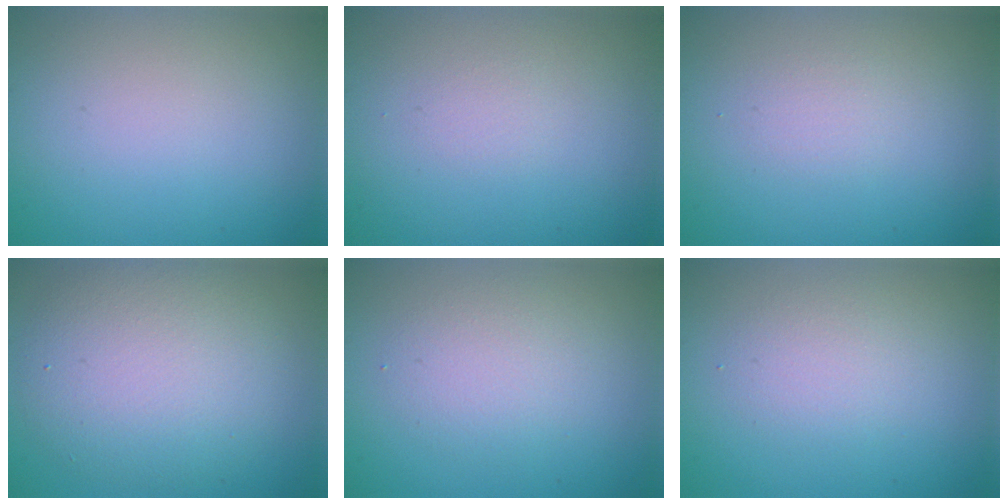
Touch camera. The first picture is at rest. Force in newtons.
{"total": 0.6, "press": 0.6, "slide": 0.0}
{"total": 1.0, "press": 1.0, "slide": 0.1}
{"total": 6.5, "press": 6.5, "slide": 0.3}
{"total": 2.4, "press": 2.4, "slide": 0.2}
{"total": 2.0, "press": 2.0, "slide": 0.1}